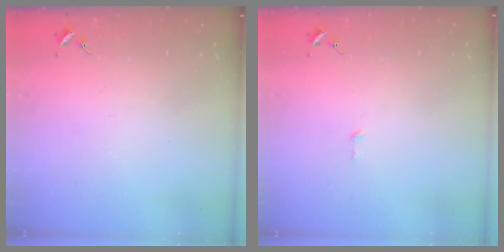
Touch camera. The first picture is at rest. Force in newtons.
{"total": 3.0, "press": 3.0, "slide": 0.2}